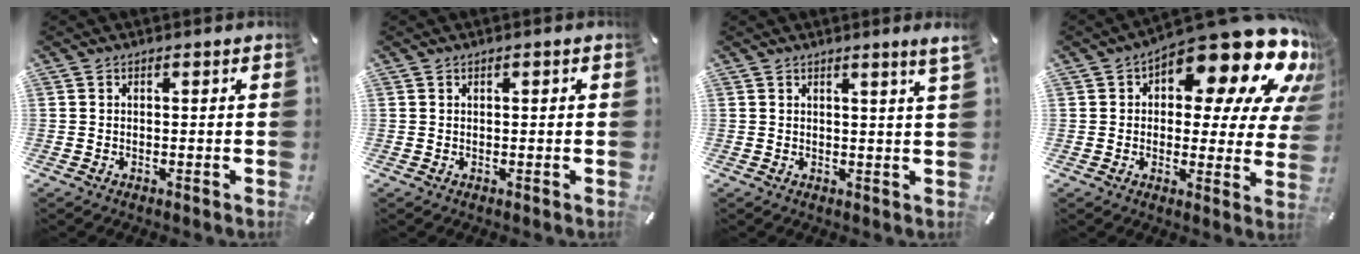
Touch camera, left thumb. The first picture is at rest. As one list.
[{"total": 0.5, "force": [0.1, 0.3, 0.4], "torque": [-0.007, 0.003, 0.001]}, {"total": 3.0, "force": [1.9, -0.3, 2.3], "torque": [-0.036, -0.011, 0.031]}, {"total": 20.7, "force": [13.1, 8.5, 13.6], "torque": [-0.189, -0.093, 0.218]}]